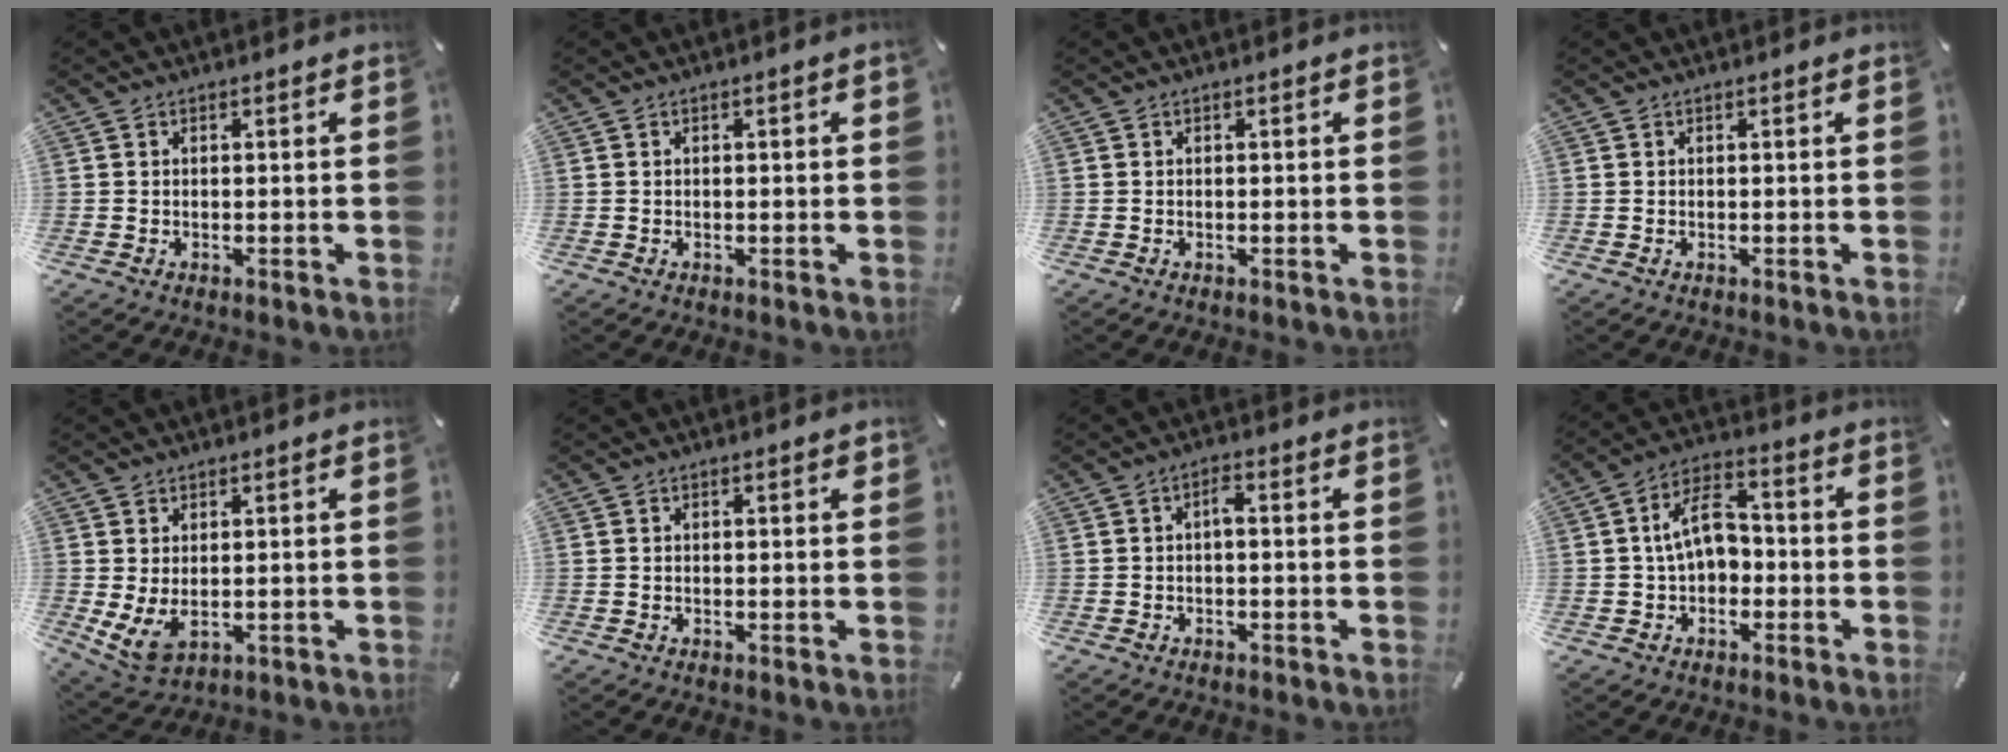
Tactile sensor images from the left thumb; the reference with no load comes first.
{"total": 0.9, "force": [-0.1, 0.2, 0.8], "torque": [-0.015, 0.000, -0.002]}
{"total": 0.0}
{"total": 0.0}
{"total": 5.5, "force": [0.6, 3.6, 4.1], "torque": [-0.089, -0.012, 0.011]}
{"total": 0.7, "force": [0.1, 0.2, 0.6], "torque": [-0.012, 0.002, 0.001]}
{"total": 2.5, "force": [-0.4, 1.0, 2.3], "torque": [-0.045, 0.012, -0.011]}
{"total": 9.9, "force": [-0.3, 6.4, 7.6], "torque": [-0.141, 0.020, -0.006]}